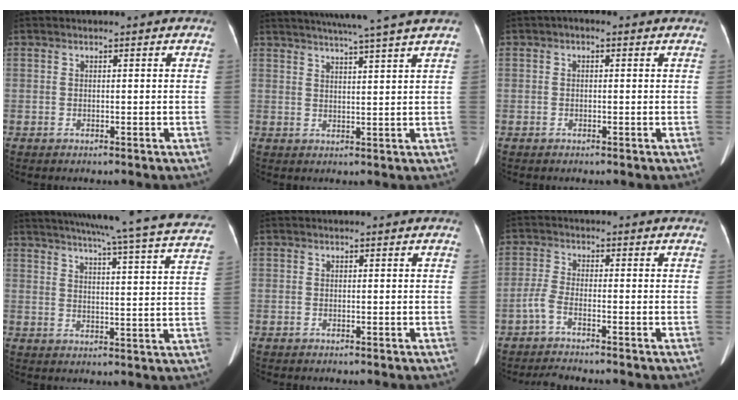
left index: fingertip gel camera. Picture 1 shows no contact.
{"total": 10.7, "force": [9.0, -1.5, 5.4], "torque": [-0.087, 0.007, 0.115]}
{"total": 0.9, "force": [0.1, 0.6, 0.7], "torque": [-0.011, 0.009, -0.004]}
{"total": 28.3, "force": [25.4, 0.3, 12.5], "torque": [-0.194, -0.054, 0.301]}
{"total": 0.0}
{"total": 3.7, "force": [-2.9, 0.3, 2.3], "torque": [-0.062, 0.000, -0.058]}